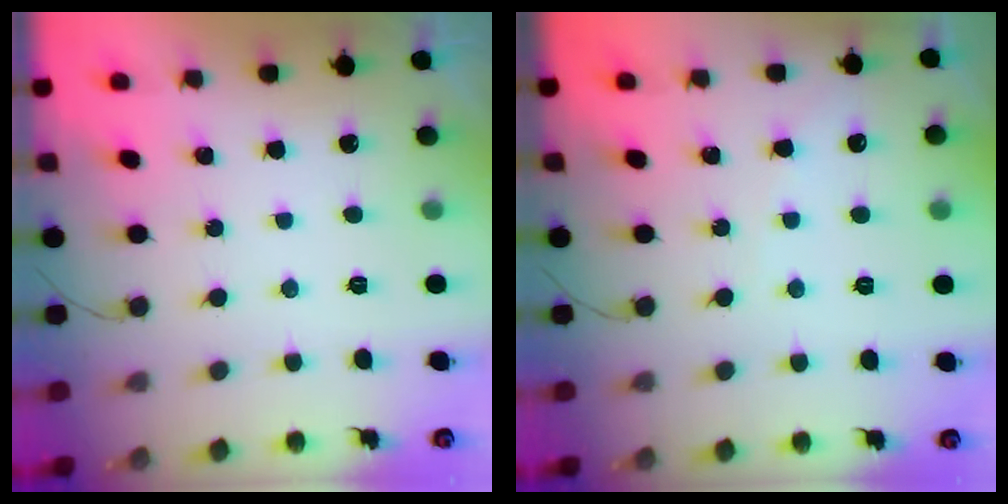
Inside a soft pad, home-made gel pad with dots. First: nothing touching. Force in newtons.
{"total": 3.5, "press": 3.5, "slide": 0.6}